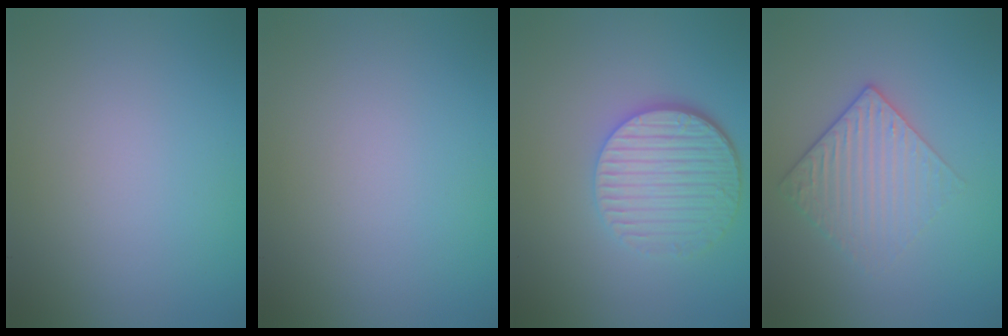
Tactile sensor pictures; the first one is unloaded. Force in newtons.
{"total": 0.0}
{"total": 5.5, "press": 4.2, "slide": 3.5}
{"total": 3.0, "press": 2.6, "slide": 1.6}